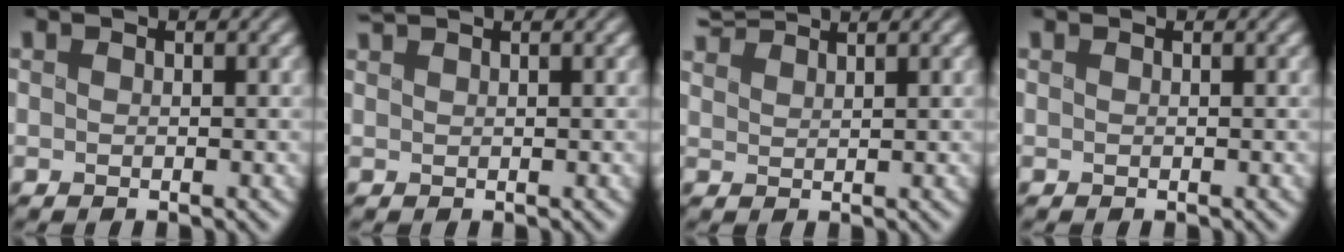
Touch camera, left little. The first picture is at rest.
{"total": 1.1, "force": [1.1, 0.0, 0.4], "torque": [-0.012, 0.010, 0.025]}
{"total": 3.1, "force": [2.9, 0.3, 0.9], "torque": [-0.028, 0.019, 0.058]}
{"total": 0.0}